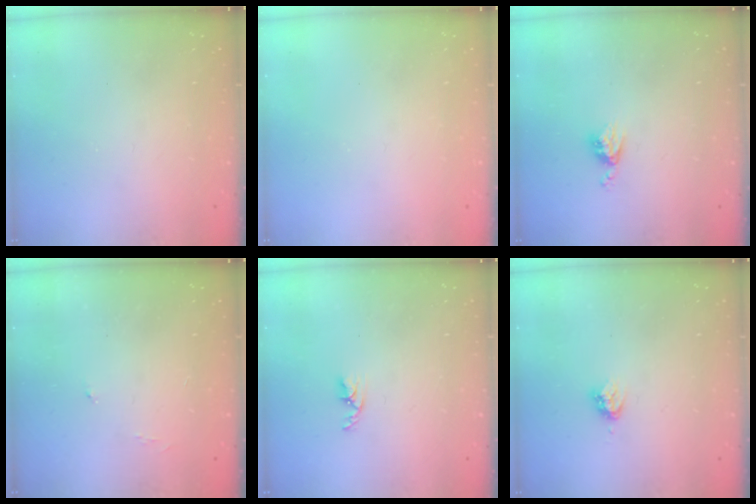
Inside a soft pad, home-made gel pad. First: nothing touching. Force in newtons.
{"total": 0.0}
{"total": 3.6, "press": 3.6, "slide": 0.4}
{"total": 3.1, "press": 3.1, "slide": 0.5}
{"total": 3.3, "press": 3.2, "slide": 0.5}
{"total": 3.3, "press": 3.3, "slide": 0.4}